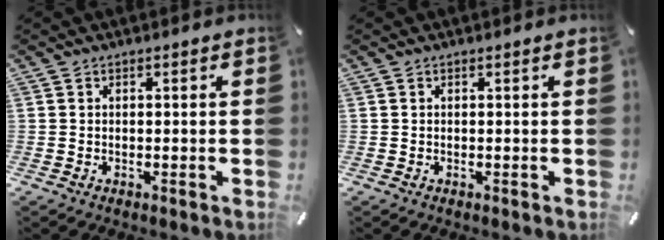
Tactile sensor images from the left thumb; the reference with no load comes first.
{"total": 0.0}